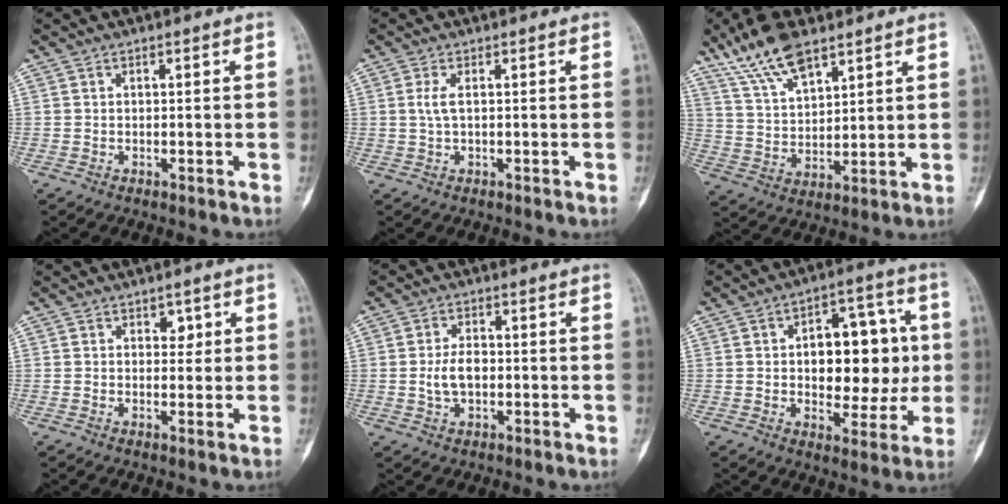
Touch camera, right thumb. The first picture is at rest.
{"total": 2.3, "force": [0.3, 0.9, 2.1], "torque": [-0.046, 0.002, 0.008]}
{"total": 12.6, "force": [8.8, 5.0, 7.5], "torque": [-0.126, -0.031, 0.174]}
{"total": 2.5, "force": [1.0, 1.9, 1.4], "torque": [0.007, -0.004, 0.014]}
{"total": 5.1, "force": [-0.5, 3.3, 3.9], "torque": [-0.064, 0.008, -0.008]}
{"total": 17.0, "force": [0.9, 10.1, 13.6], "torque": [-0.135, 0.025, 0.017]}